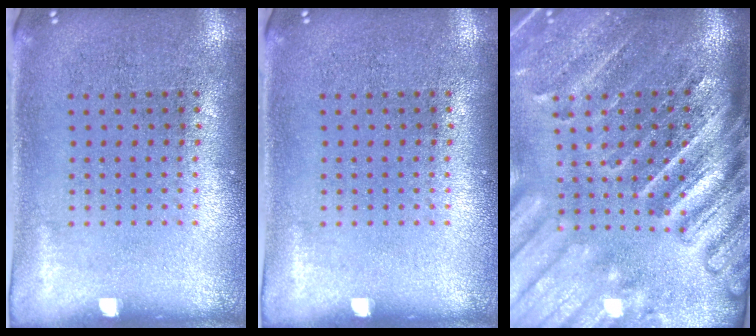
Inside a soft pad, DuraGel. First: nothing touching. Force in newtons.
{"total": 0.0}
{"total": 4.4, "press": 3.6, "slide": 2.6}